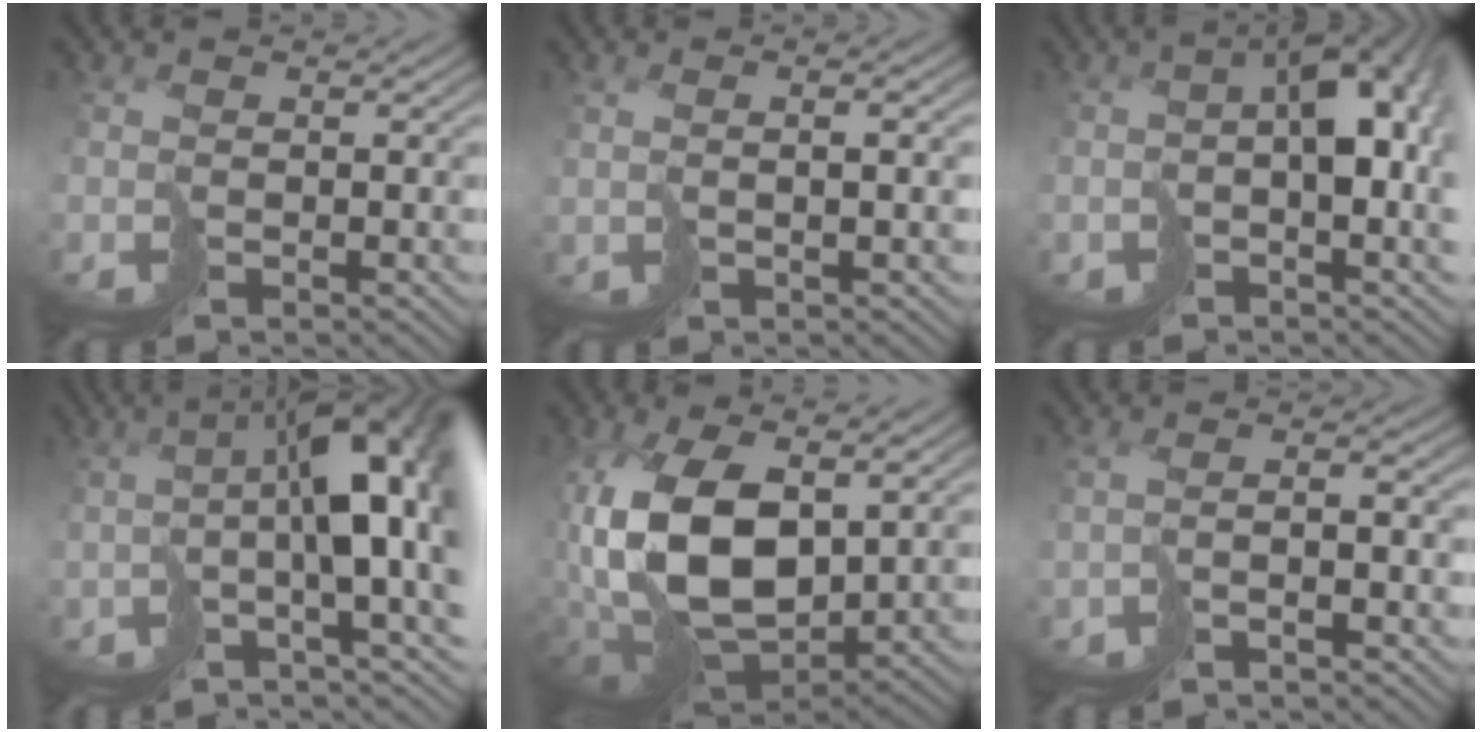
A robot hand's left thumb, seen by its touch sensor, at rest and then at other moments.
{"total": 3.3, "force": [1.1, 0.6, 3.1], "torque": [-0.062, -0.007, 0.035]}
{"total": 10.1, "force": [0.9, 4.8, 8.8], "torque": [-0.141, -0.006, 0.020]}
{"total": 11.3, "force": [0.7, 2.5, 11.0], "torque": [-0.181, 0.006, 0.014]}
{"total": 14.9, "force": [3.3, 8.3, 12.0], "torque": [-0.272, -0.020, 0.071]}
{"total": 2.8, "force": [-2.0, 0.3, 2.0], "torque": [-0.046, -0.002, -0.034]}